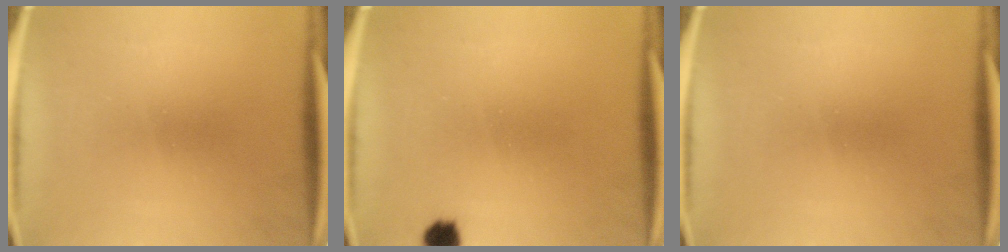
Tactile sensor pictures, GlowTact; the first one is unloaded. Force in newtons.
{"total": 2.7}
{"total": 0.0}